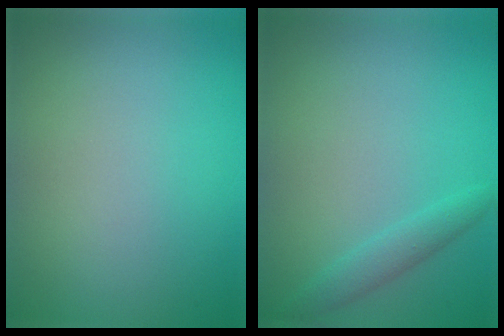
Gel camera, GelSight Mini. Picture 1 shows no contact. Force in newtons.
{"total": 1.8, "press": 1.8, "slide": 0.2}